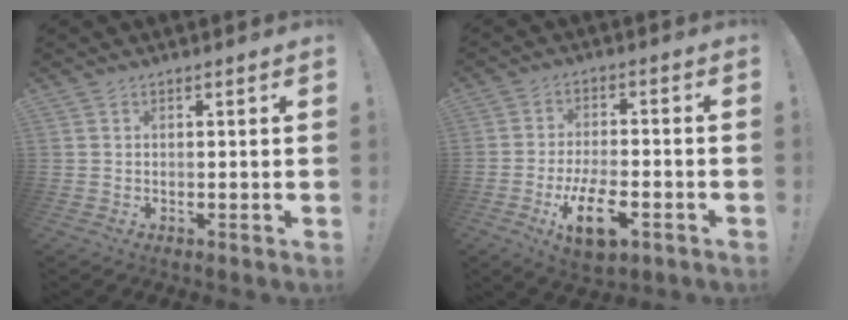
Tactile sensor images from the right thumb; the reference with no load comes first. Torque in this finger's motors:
{"motor_torque": [0.89, 0.49, 1.41, -1.36, 0.34]}